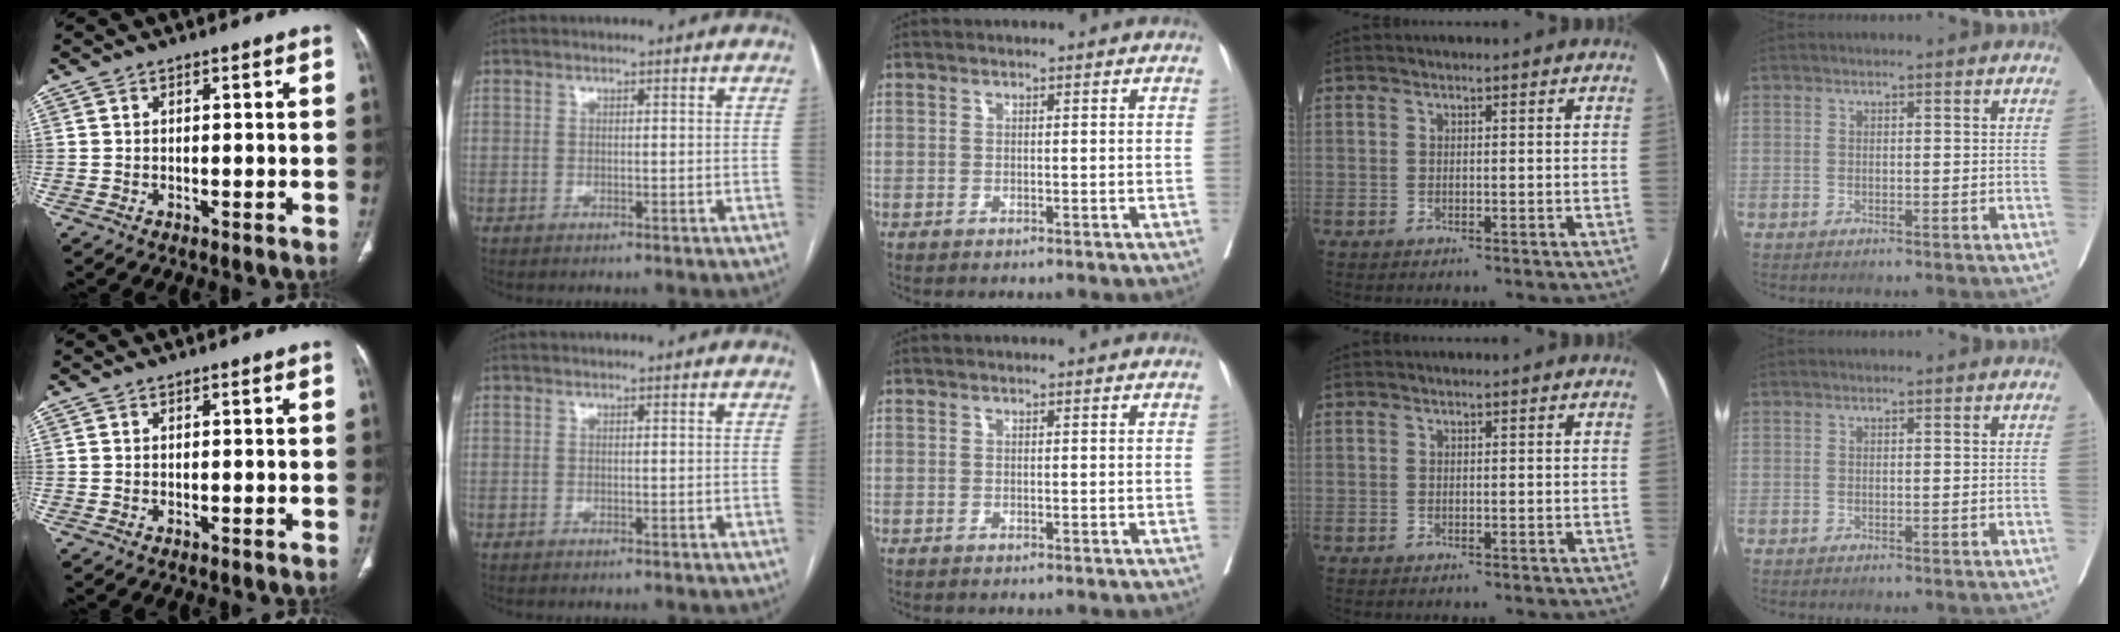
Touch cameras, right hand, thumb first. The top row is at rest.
{}